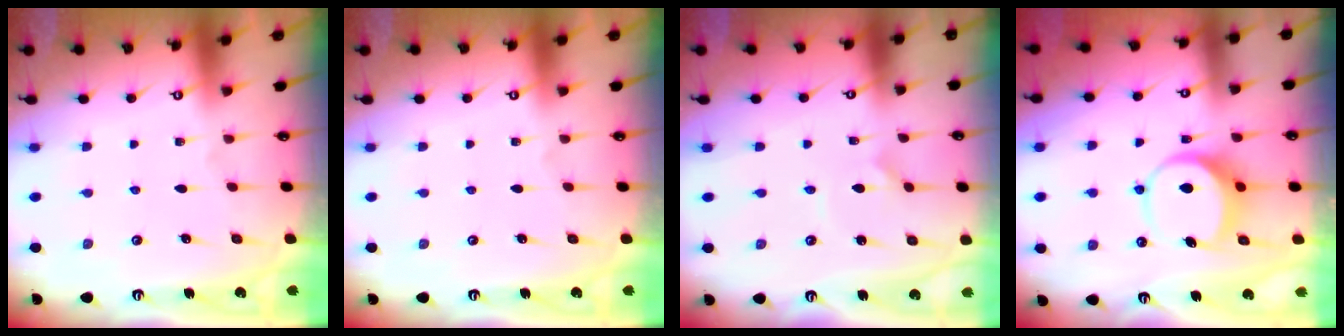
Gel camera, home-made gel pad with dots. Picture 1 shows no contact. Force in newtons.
{"total": 0.0}
{"total": 2.1, "press": 2.1, "slide": 0.5}
{"total": 7.0, "press": 7.0, "slide": 0.9}